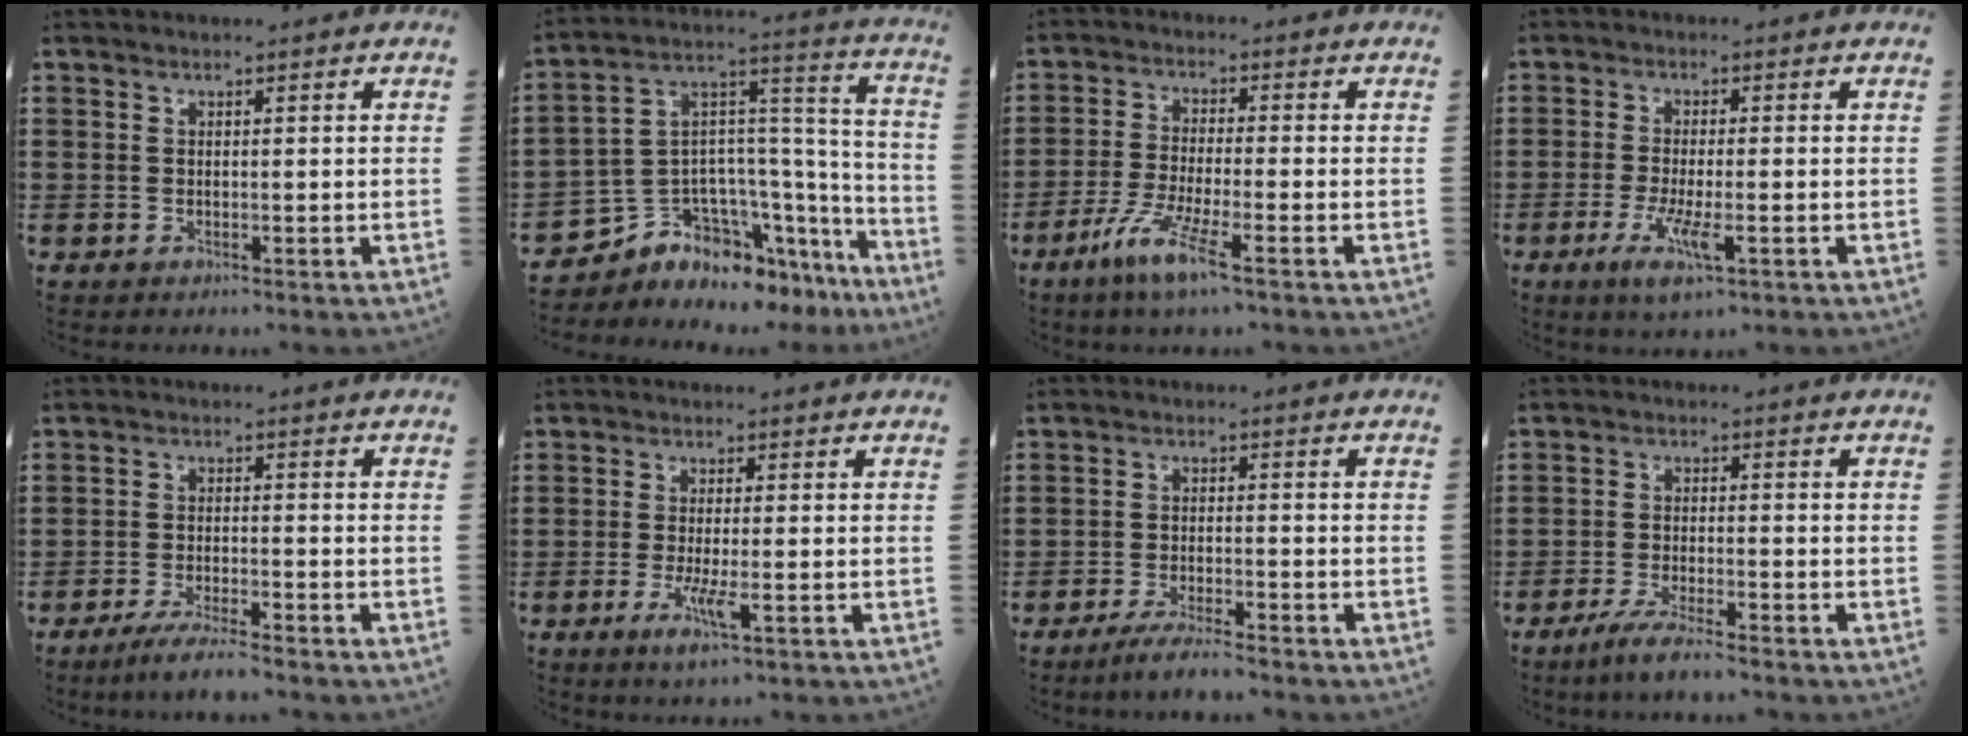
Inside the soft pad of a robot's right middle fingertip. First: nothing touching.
{"total": 5.6, "force": [-4.5, 3.3, 0.1], "torque": [-0.031, -0.019, -0.091]}
{"total": 6.8, "force": [-4.1, 0.4, 5.4], "torque": [-0.112, -0.014, -0.077]}
{"total": 5.8, "force": [-2.3, 1.1, 5.2], "torque": [-0.118, -0.020, -0.045]}
{"total": 3.6, "force": [-3.1, -0.3, 1.8], "torque": [-0.036, -0.008, -0.060]}
{"total": 4.1, "force": [-1.5, 0.5, 3.8], "torque": [-0.085, -0.016, -0.030]}
{"total": 3.4, "force": [-3.0, -0.2, 1.5], "torque": [-0.032, -0.006, -0.059]}
{"total": 3.6, "force": [-3.1, -0.3, 2.0], "torque": [-0.047, -0.010, -0.060]}